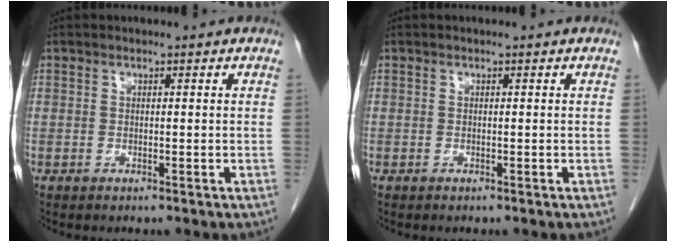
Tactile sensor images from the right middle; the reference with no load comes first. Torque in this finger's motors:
{"motor_torque": [0.16, -0.16, 0.02, 0.00]}